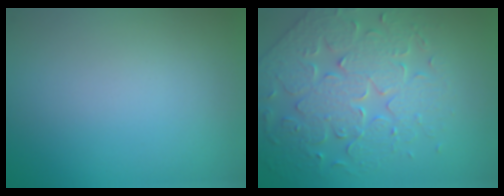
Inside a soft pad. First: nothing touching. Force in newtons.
{"total": 5.1, "press": 4.9, "slide": 1.3}